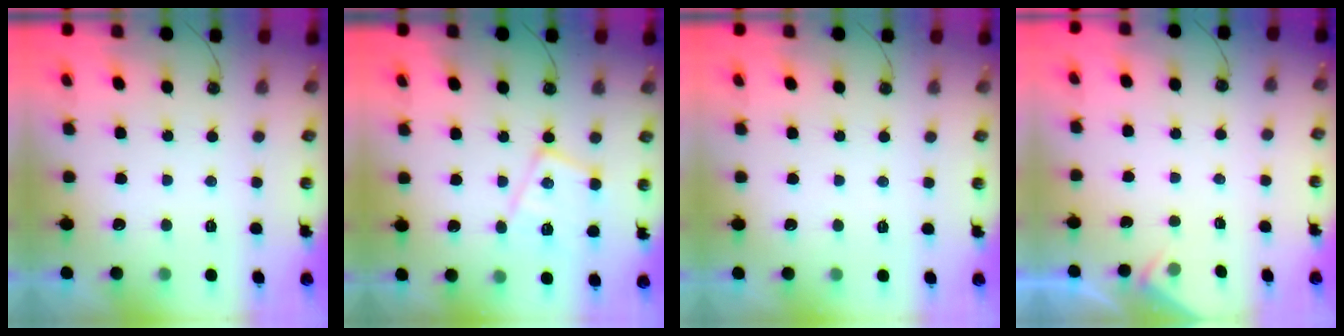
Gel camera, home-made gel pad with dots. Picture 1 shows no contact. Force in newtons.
{"total": 13.6, "press": 13.6, "slide": 1.0}
{"total": 2.8, "press": 2.8, "slide": 0.5}
{"total": 2.8, "press": 2.7, "slide": 0.4}